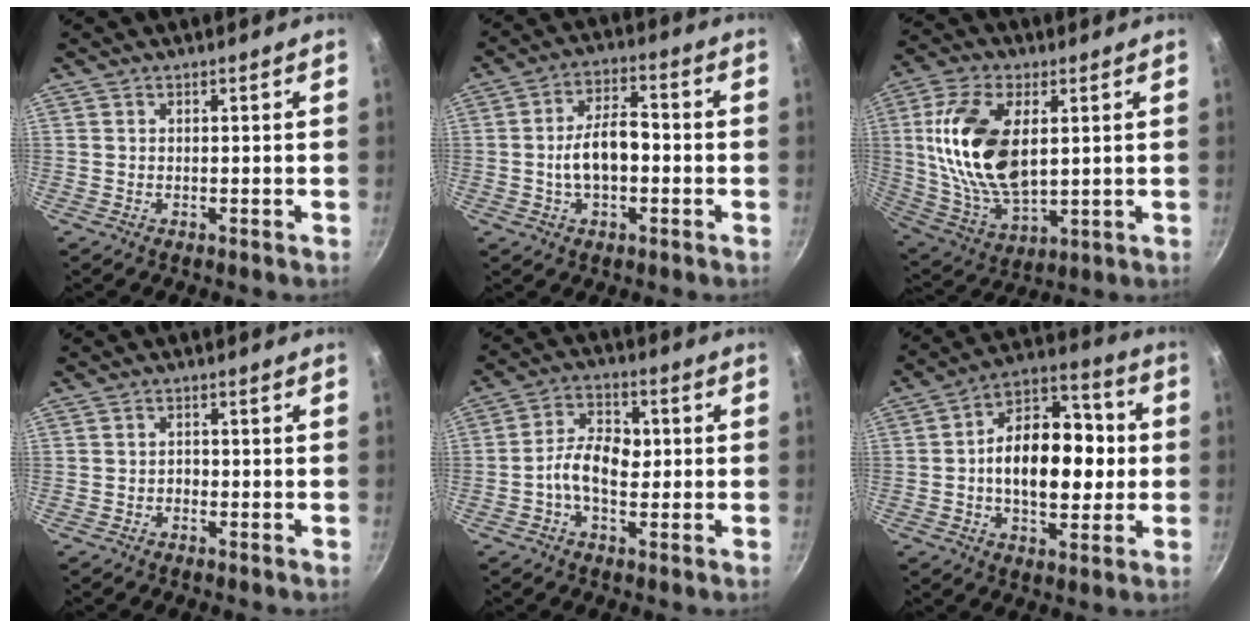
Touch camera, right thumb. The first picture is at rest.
{"total": 9.1, "force": [-1.2, 4.9, 7.5], "torque": [-0.126, 0.027, -0.026]}
{"total": 19.4, "force": [3.3, 10.3, 16.1], "torque": [-0.318, -0.014, 0.069]}
{"total": 1.3, "force": [-0.7, 0.9, 0.6], "torque": [0.000, 0.005, -0.016]}
{"total": 8.5, "force": [-0.9, 5.3, 6.6], "torque": [-0.106, 0.024, -0.023]}
{"total": 18.7, "force": [-0.2, 10.9, 15.1], "torque": [-0.201, 0.029, -0.008]}